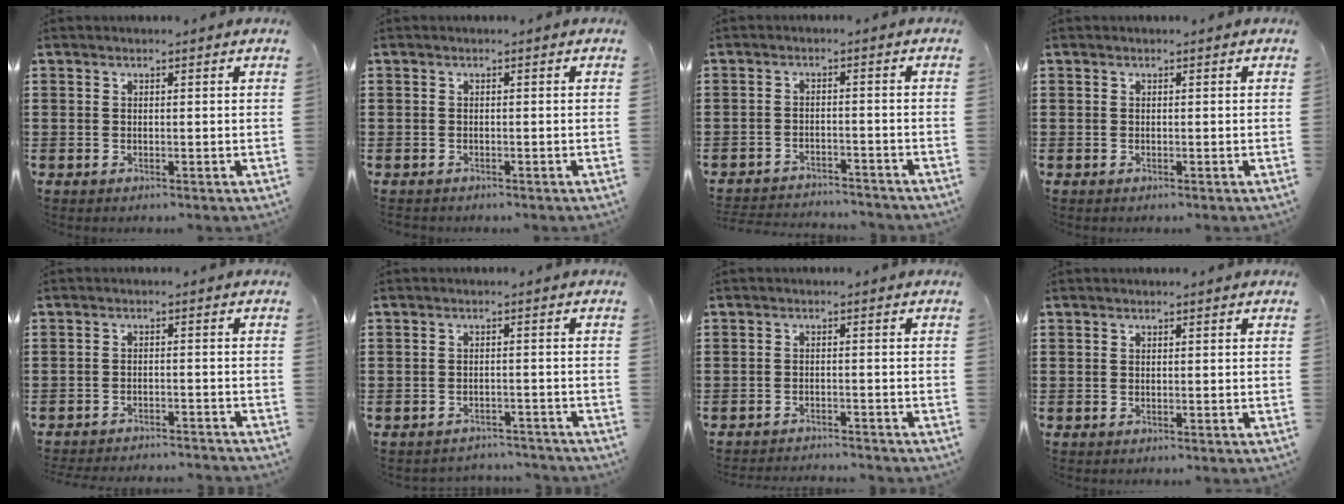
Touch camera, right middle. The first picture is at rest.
{"total": 0.6, "force": [-0.5, 0.2, -0.1], "torque": [0.002, 0.004, -0.012]}
{"total": 2.9, "force": [-2.9, 0.2, 0.0], "torque": [-0.006, 0.000, -0.062]}
{"total": 0.0}
{"total": 2.7, "force": [-2.7, -0.1, 0.2], "torque": [-0.006, 0.002, -0.056]}
{"total": 2.3, "force": [-2.2, 0.3, 0.0], "torque": [-0.007, 0.001, -0.048]}
{"total": 2.0, "force": [-2.0, 0.0, 0.0], "torque": [-0.006, 0.001, -0.042]}
{"total": 0.0}